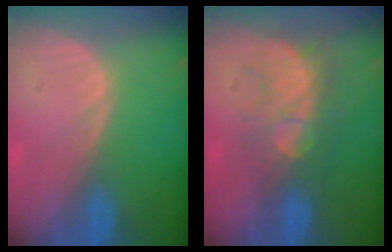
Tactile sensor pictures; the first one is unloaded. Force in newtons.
{"total": 8.8, "press": 7.6, "slide": 4.5}